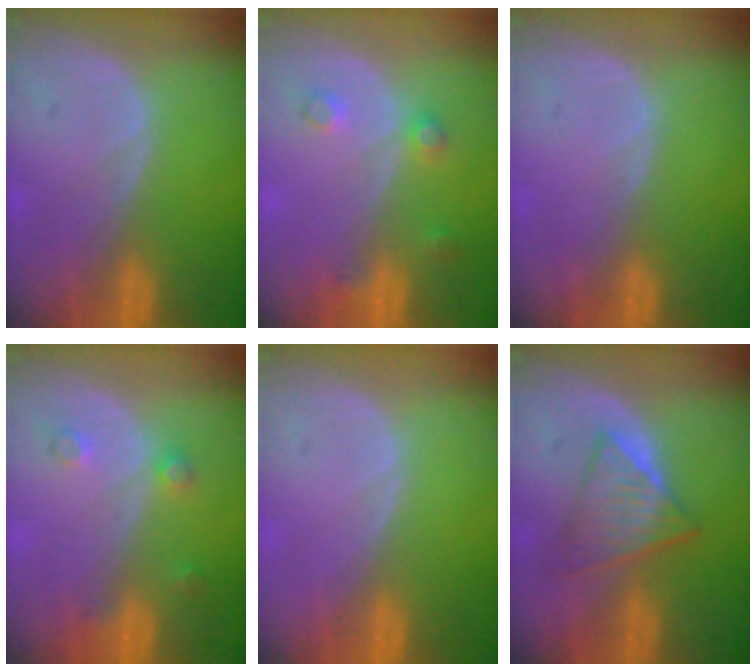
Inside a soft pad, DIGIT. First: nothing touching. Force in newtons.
{"total": 2.6, "press": 2.6, "slide": 0.3}
{"total": 0.0}
{"total": 2.3, "press": 2.3, "slide": 0.2}
{"total": 0.0}
{"total": 6.0, "press": 5.6, "slide": 1.9}